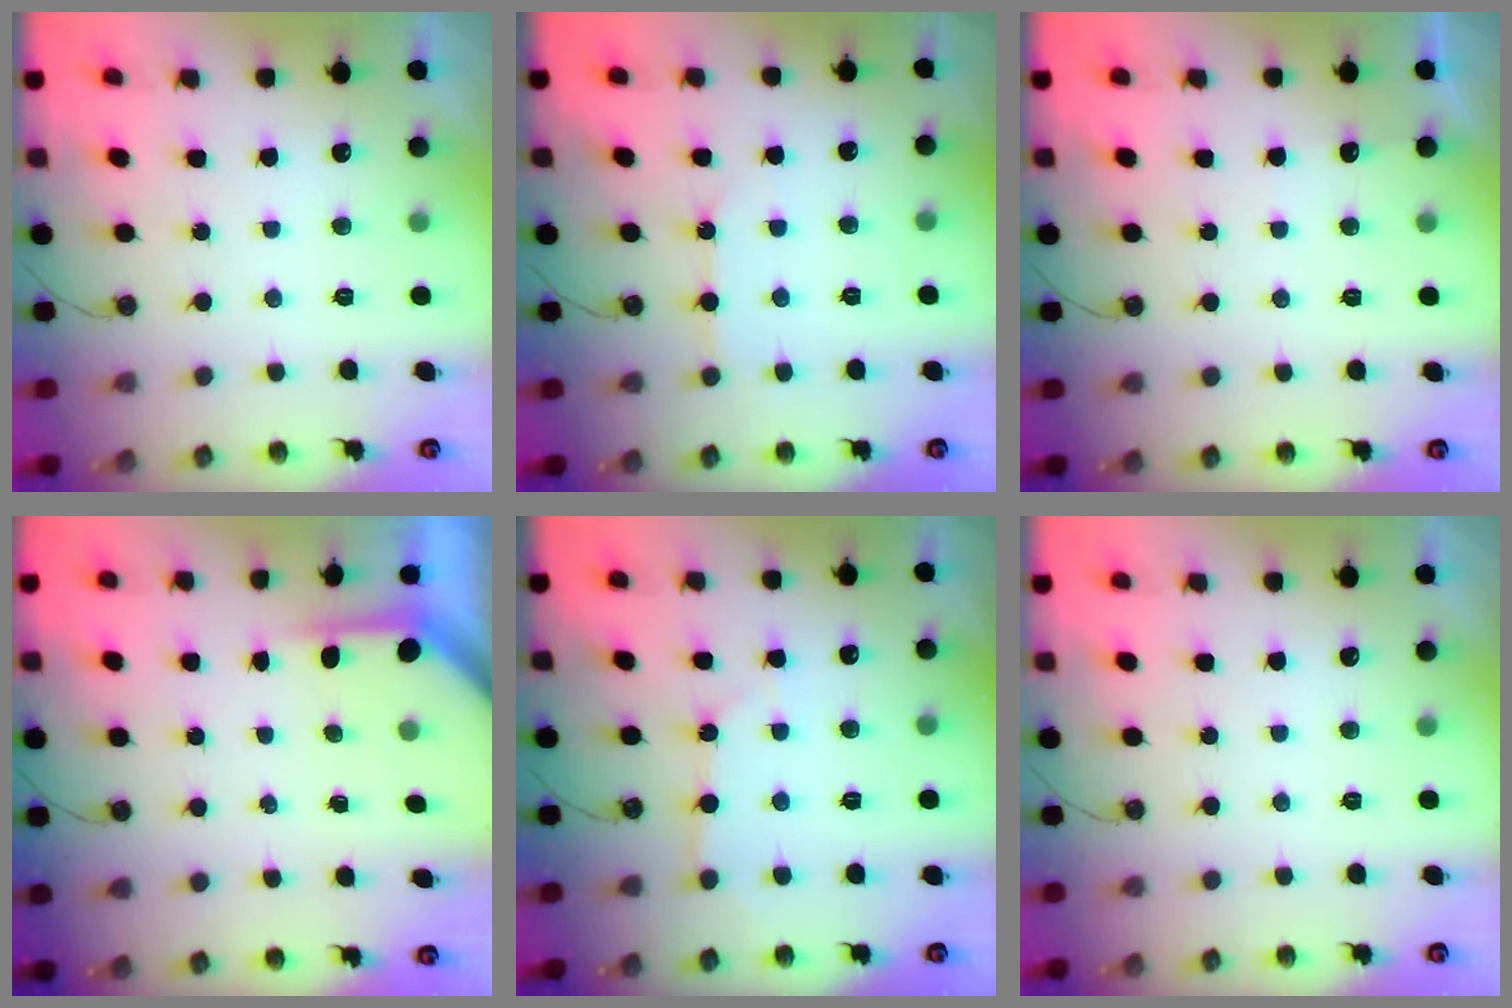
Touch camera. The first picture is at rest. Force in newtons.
{"total": 5.4, "press": 5.4, "slide": 0.3}
{"total": 3.2, "press": 3.2, "slide": 0.4}
{"total": 3.8, "press": 3.8, "slide": 0.3}
{"total": 3.3, "press": 3.3, "slide": 0.4}
{"total": 0.0}